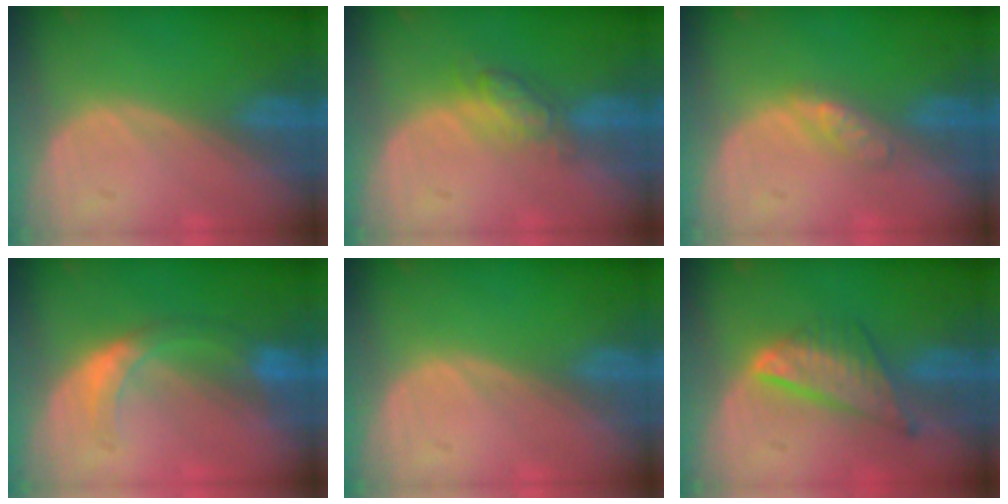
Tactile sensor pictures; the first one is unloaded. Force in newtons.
{"total": 4.9, "press": 4.3, "slide": 2.3}
{"total": 2.7, "press": 2.7, "slide": 0.3}
{"total": 5.8, "press": 5.1, "slide": 2.7}
{"total": 0.0}
{"total": 7.8, "press": 6.6, "slide": 4.1}